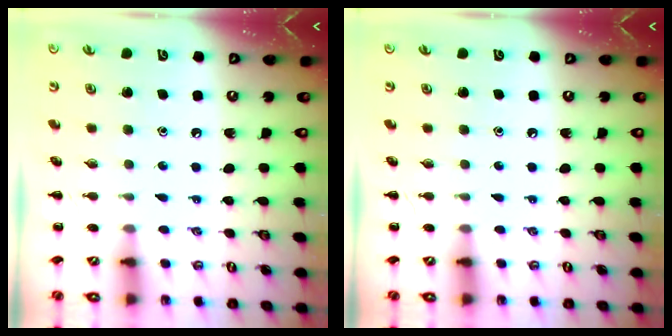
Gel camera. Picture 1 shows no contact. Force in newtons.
{"total": 0.0}